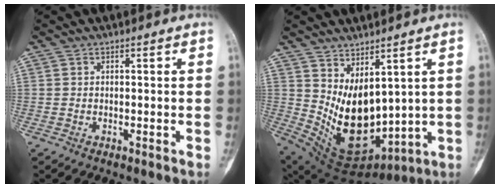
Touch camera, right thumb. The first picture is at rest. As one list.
[{"total": 14.7, "force": [2.7, 8.6, 11.6], "torque": [-0.165, -0.043, 0.087]}]